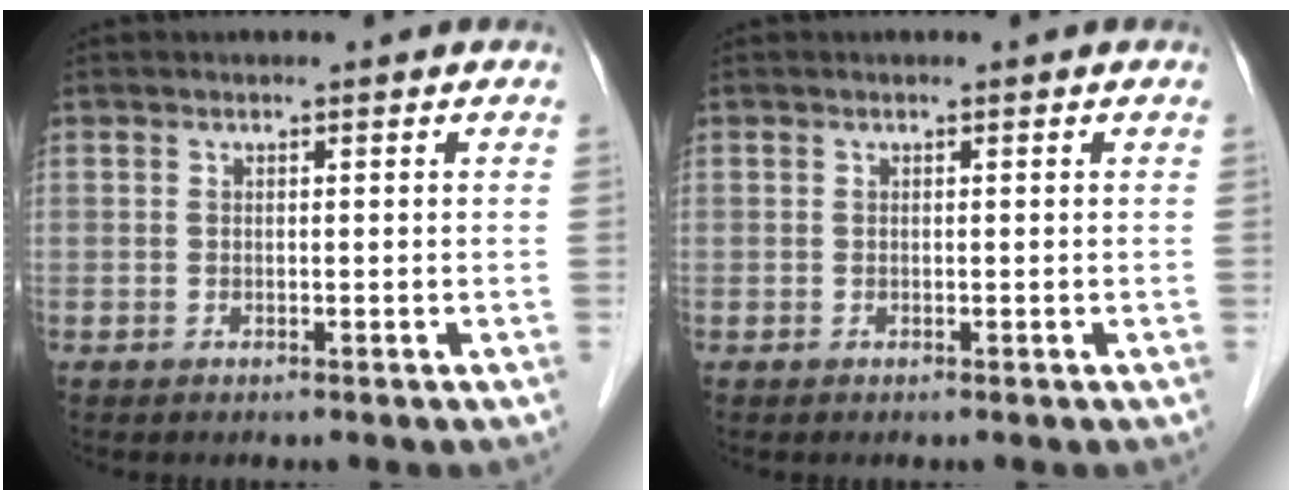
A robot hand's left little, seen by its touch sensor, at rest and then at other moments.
{"total": 0.0}